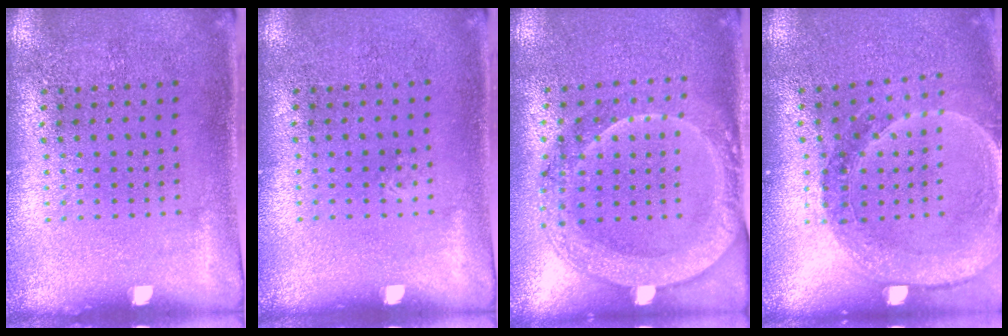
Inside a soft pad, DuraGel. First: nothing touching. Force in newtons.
{"total": 0.0}
{"total": 1.9, "press": 1.8, "slide": 0.6}
{"total": 1.4, "press": 1.4, "slide": 0.1}